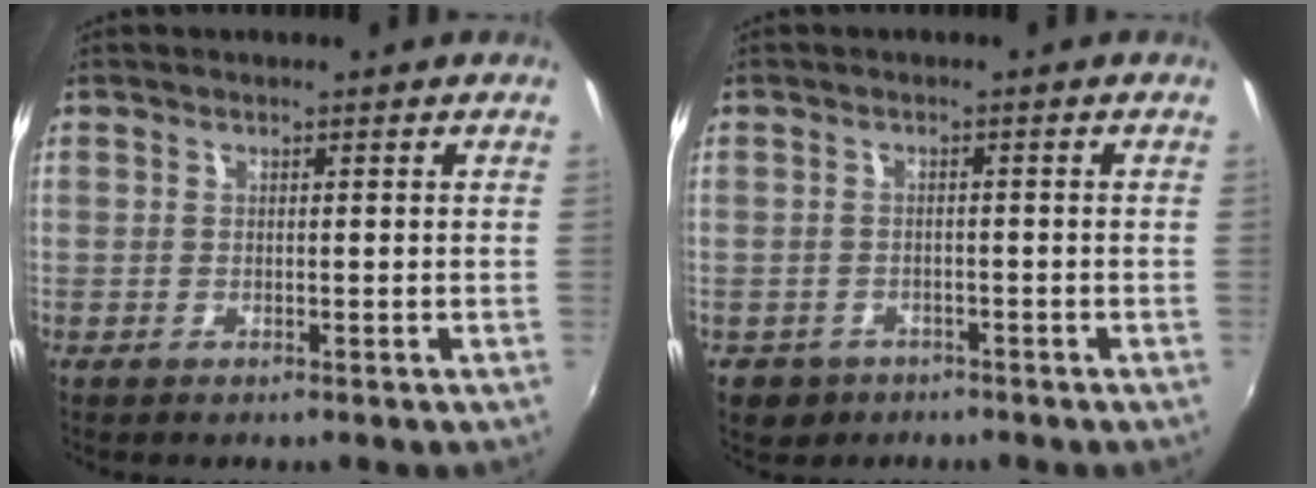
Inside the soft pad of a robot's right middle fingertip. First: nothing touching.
{"total": 4.4, "force": [-2.4, 3.5, 1.2], "torque": [-0.036, -0.005, -0.032]}